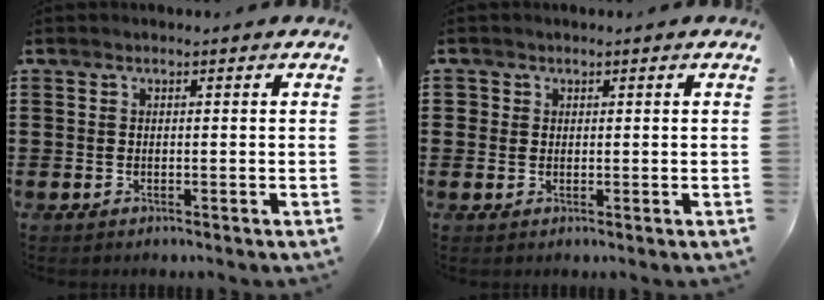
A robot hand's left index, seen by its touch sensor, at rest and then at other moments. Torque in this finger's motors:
{"motor_torque": [0.00, 0.04, 0.05, 0.01]}